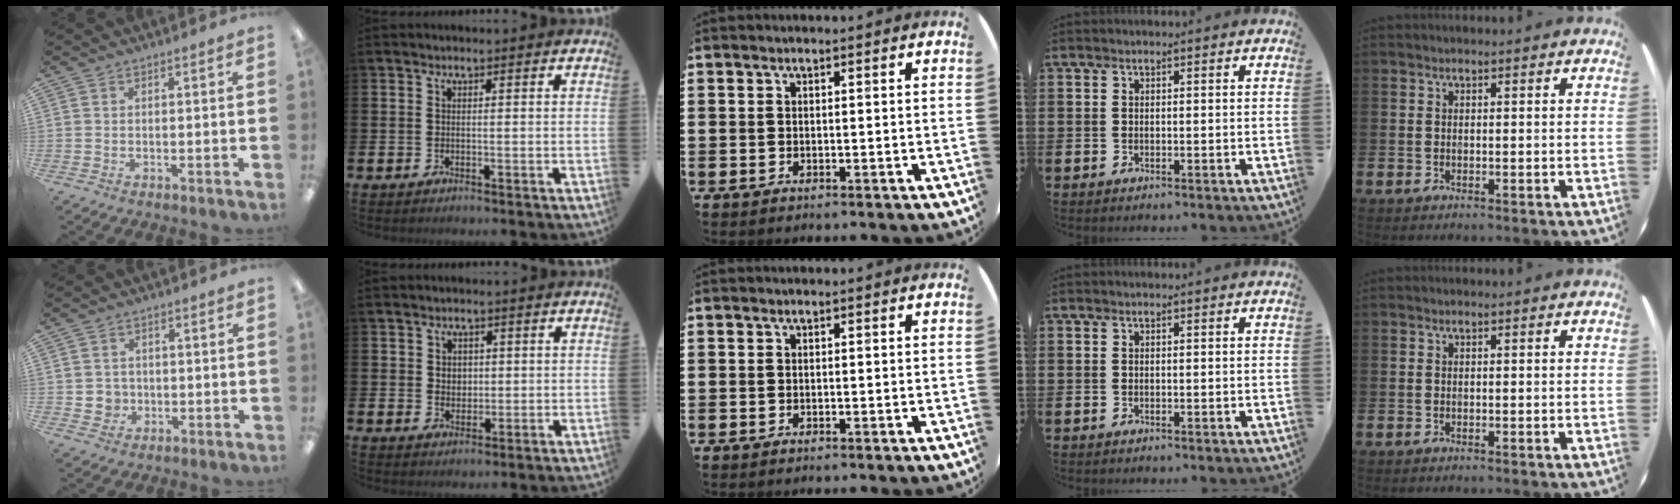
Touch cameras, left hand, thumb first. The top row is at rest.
{"thumb": {"total": 3.8, "force": [-0.4, 3.7, 0.7], "torque": [-0.002, 0.001, -0.008]}, "index": {"total": 2.2, "force": [1.0, 1.9, 0.7], "torque": [0.004, 0.000, 0.011]}}